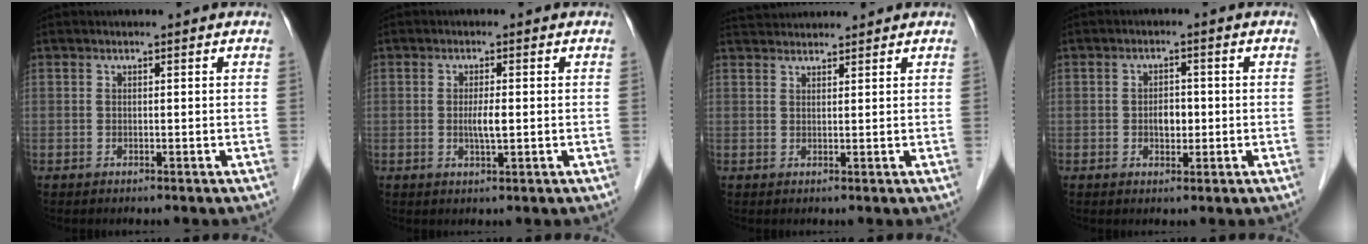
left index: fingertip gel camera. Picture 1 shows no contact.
{"total": 2.7, "force": [-0.3, 0.3, 2.6], "torque": [-0.053, -0.003, -0.004]}
{"total": 4.2, "force": [4.2, 0.4, 0.7], "torque": [-0.014, 0.034, 0.071]}
{"total": 3.0, "force": [-0.5, 1.8, 2.3], "torque": [-0.036, 0.006, -0.006]}